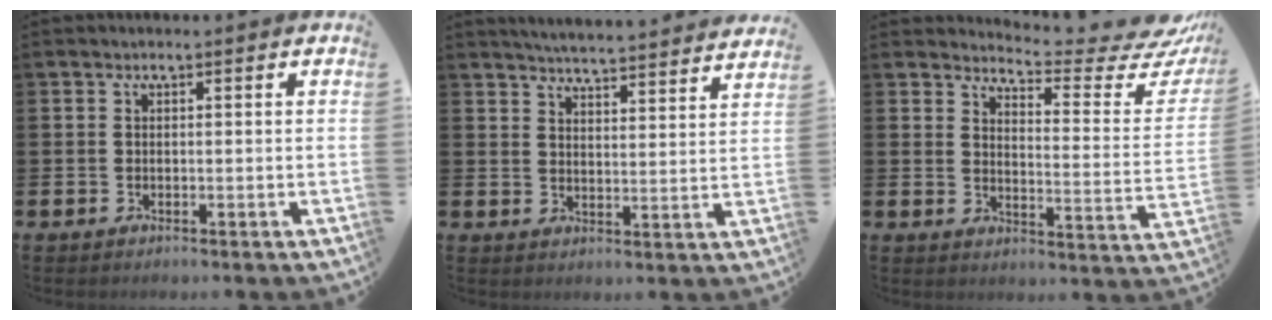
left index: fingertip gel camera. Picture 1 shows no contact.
{"total": 5.6, "force": [5.6, -0.1, 0.6], "torque": [-0.024, -0.041, 0.098]}
{"total": 6.2, "force": [5.7, 0.7, 2.4], "torque": [-0.042, -0.055, 0.088]}